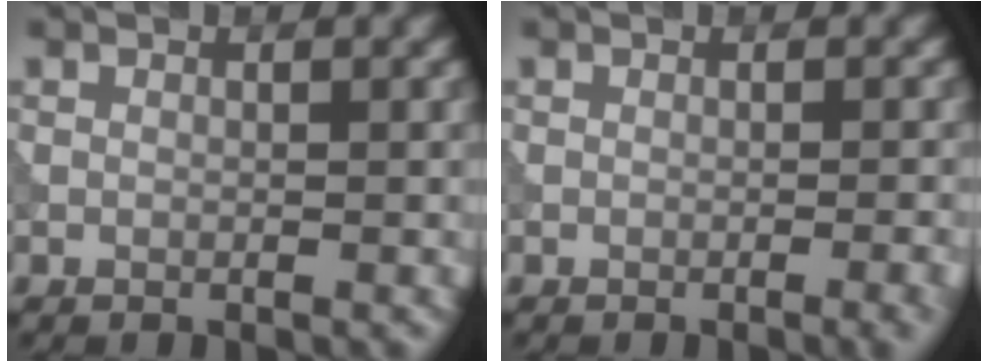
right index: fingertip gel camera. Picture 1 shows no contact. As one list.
[{"total": 2.0, "force": [-0.7, 0.5, 1.8], "torque": [-0.016, 0.002, -0.011]}]